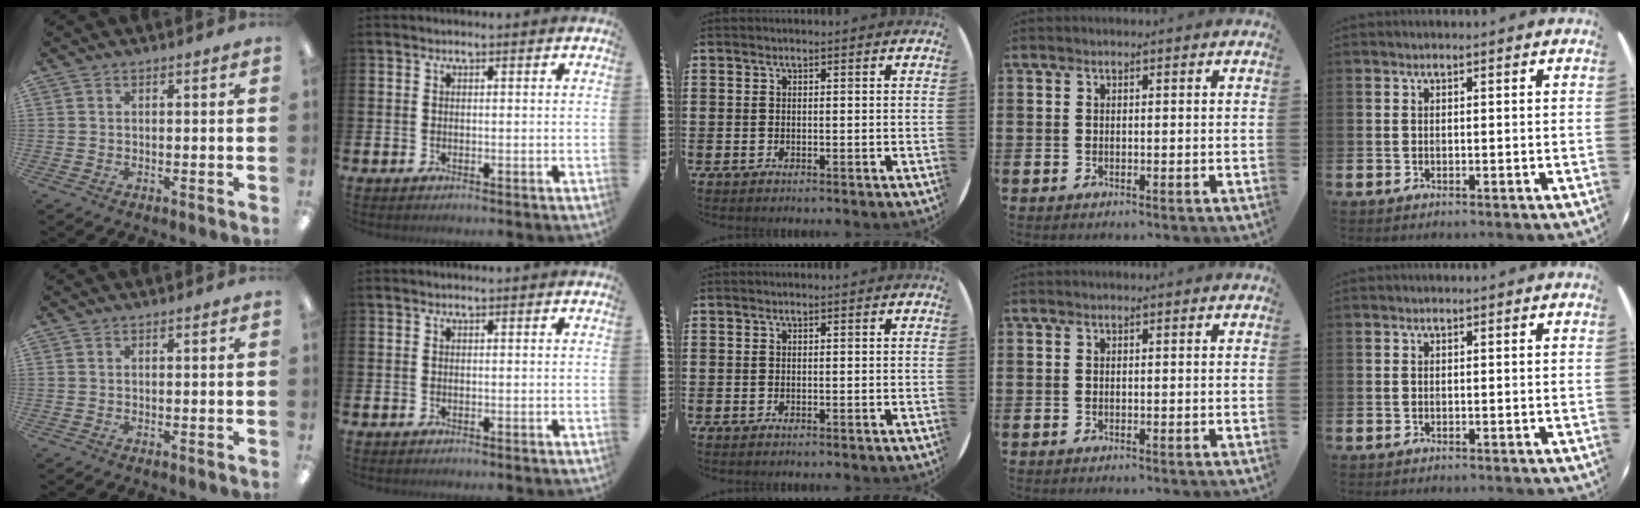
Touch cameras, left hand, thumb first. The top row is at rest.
{}